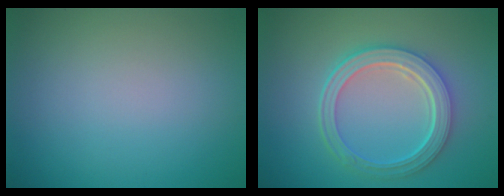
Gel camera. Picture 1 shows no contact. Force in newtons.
{"total": 5.7, "press": 4.3, "slide": 3.7}